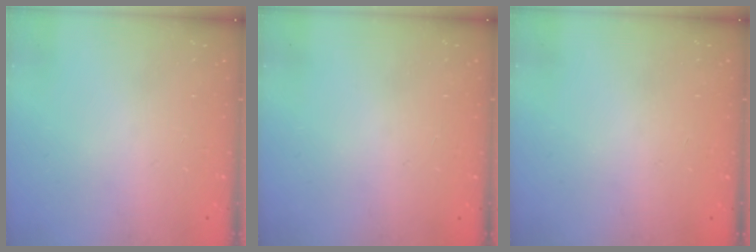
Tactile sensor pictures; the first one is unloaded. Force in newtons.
{"total": 0.0}
{"total": 0.0}